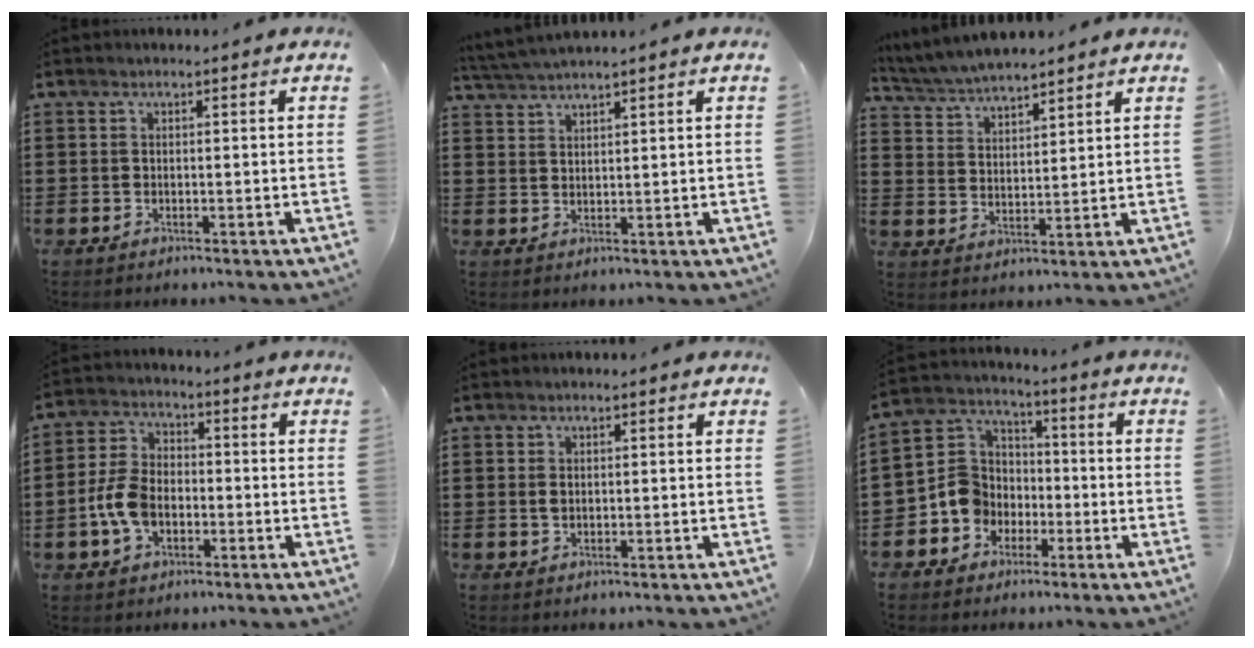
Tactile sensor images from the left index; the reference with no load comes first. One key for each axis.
{"total": 2.8, "fx": 2.7, "fy": -0.5, "fz": 0.6, "tx": -0.019, "ty": -0.002, "tz": 0.051}
{"total": 4.8, "fx": 4.8, "fy": 0.3, "fz": 0.5, "tx": -0.030, "ty": -0.018, "tz": 0.086}
{"total": 7.1, "fx": -2.0, "fy": 4.7, "fz": 5.0, "tx": -0.129, "ty": 0.003, "tz": -0.045}
{"total": 1.0, "fx": 0.2, "fy": 0.6, "fz": 0.7, "tx": -0.017, "ty": 0.003, "tz": 0.003}
{"total": 7.6, "fx": -2.3, "fy": 6.9, "fz": 1.9, "tx": -0.089, "ty": 0.004, "tz": -0.052}